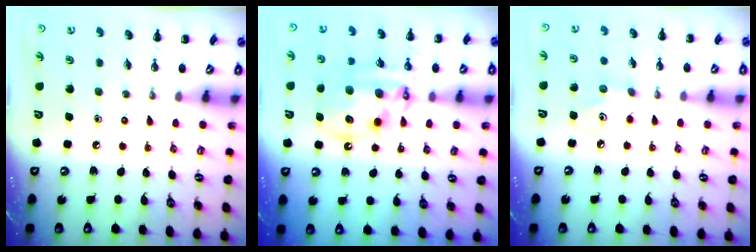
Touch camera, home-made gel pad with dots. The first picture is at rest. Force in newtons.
{"total": 12.8, "press": 12.4, "slide": 3.2}
{"total": 2.6, "press": 2.5, "slide": 0.8}